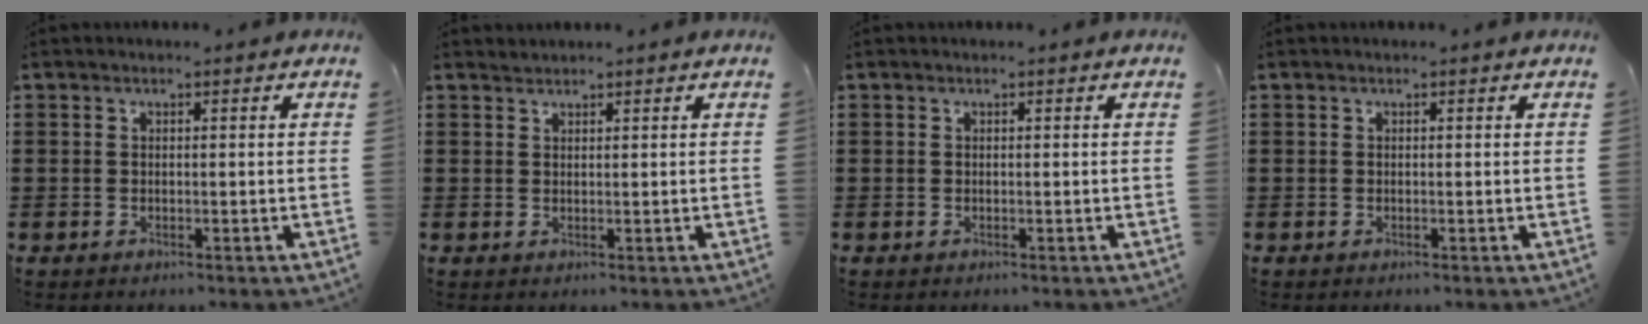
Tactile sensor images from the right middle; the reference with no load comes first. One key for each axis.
{"total": 0.8, "fx": 0.8, "fy": 0.0, "fz": -0.3, "tx": 0.002, "ty": -0.002, "tz": 0.016}
{"total": 0.0}
{"total": 0.0}